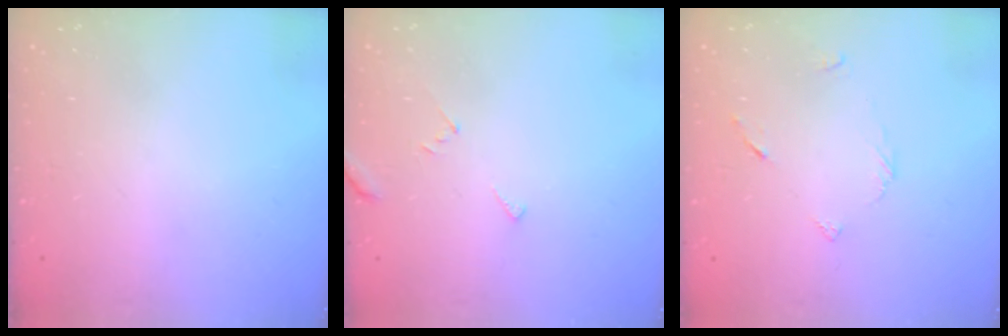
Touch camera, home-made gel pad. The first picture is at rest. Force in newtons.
{"total": 2.8, "press": 2.8, "slide": 0.2}
{"total": 3.6, "press": 3.6, "slide": 0.5}